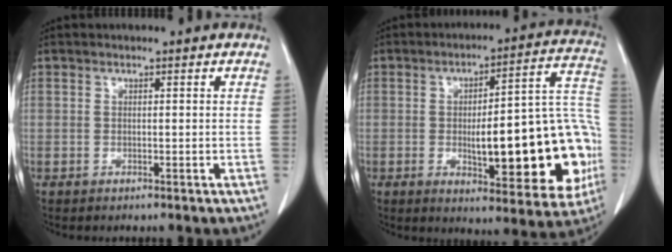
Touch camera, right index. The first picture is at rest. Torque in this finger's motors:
{"motor_torque": [1.50, -0.65, 0.50, 0.17]}